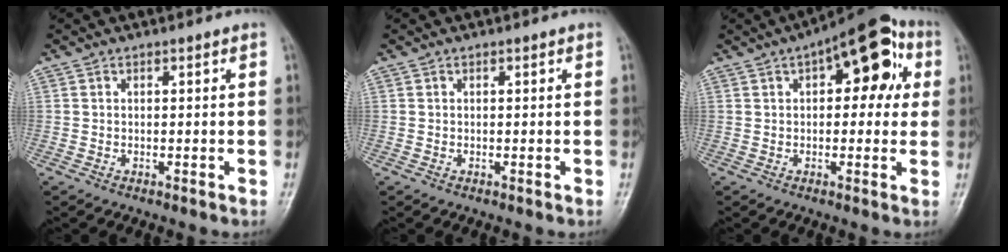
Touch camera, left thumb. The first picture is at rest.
{"total": 0.0}
{"total": 14.3, "force": [4.7, 7.0, 11.6], "torque": [-0.110, 0.022, 0.053]}